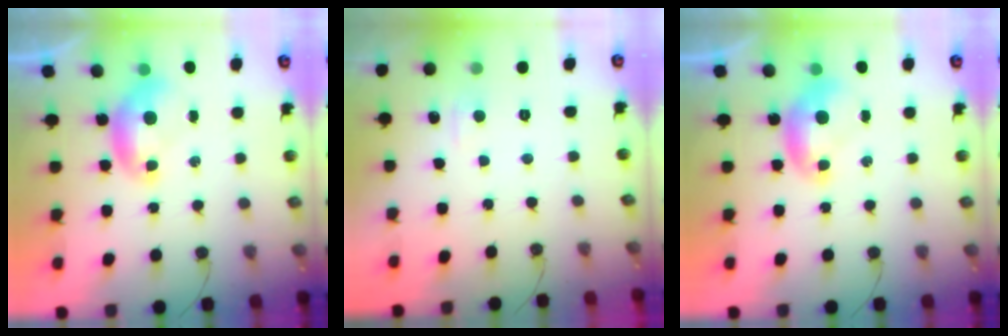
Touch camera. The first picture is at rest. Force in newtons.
{"total": 0.8, "press": 0.1, "slide": 0.8}
{"total": 0.0}